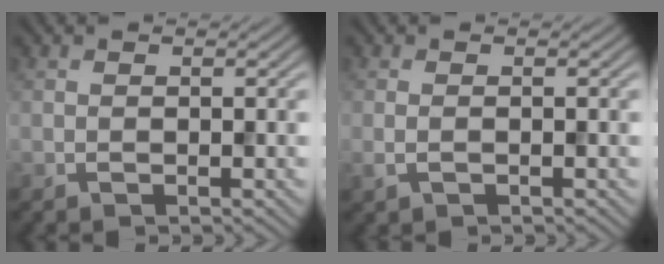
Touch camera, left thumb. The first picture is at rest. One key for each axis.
{"total": 1.1, "fx": -0.3, "fy": 0.4, "fz": 0.9, "tx": -0.025, "ty": -0.003, "tz": -0.008}